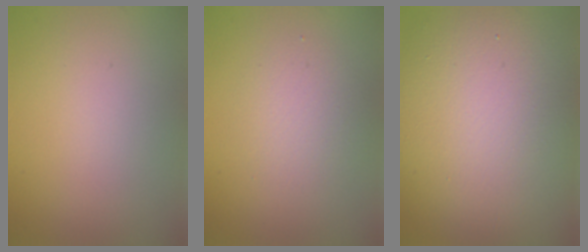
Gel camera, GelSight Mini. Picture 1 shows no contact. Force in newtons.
{"total": 2.4, "press": 2.4, "slide": 0.0}
{"total": 15.6, "press": 15.5, "slide": 0.8}